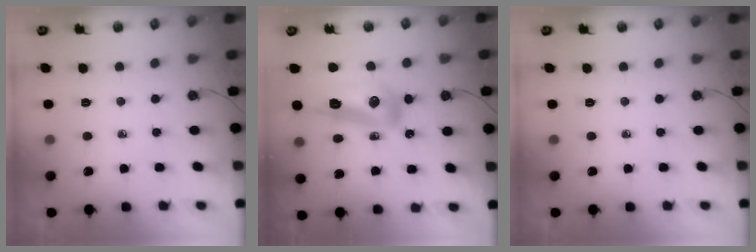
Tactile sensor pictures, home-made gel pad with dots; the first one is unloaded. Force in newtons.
{"total": 16.6, "press": 16.5, "slide": 2.2}
{"total": 0.0}